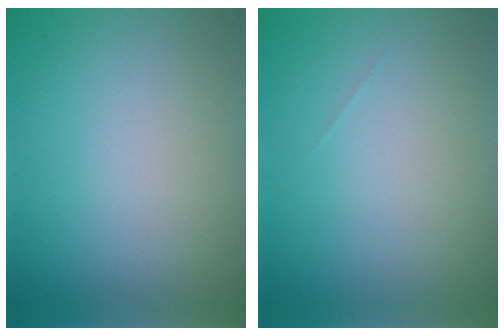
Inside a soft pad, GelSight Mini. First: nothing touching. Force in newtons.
{"total": 0.0}